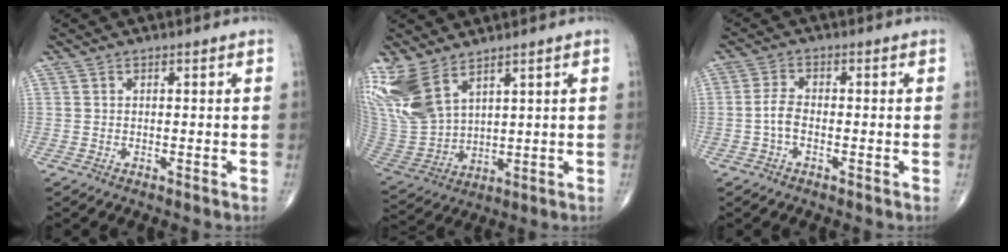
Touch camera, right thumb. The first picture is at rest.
{"total": 14.3, "force": [8.8, 7.1, 8.8], "torque": [-0.199, -0.037, 0.199]}
{"total": 3.2, "force": [-0.9, 1.7, 2.6], "torque": [-0.055, 0.011, -0.023]}